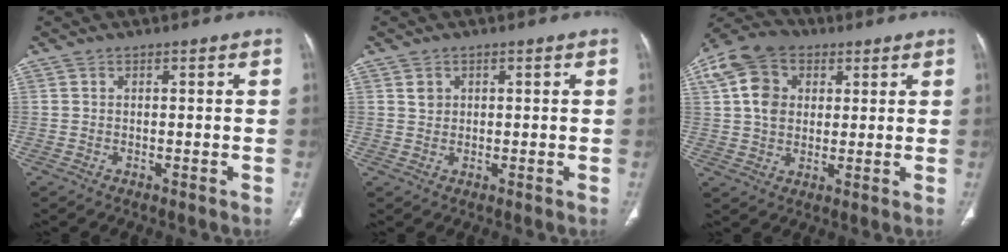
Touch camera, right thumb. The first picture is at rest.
{"total": 1.8, "force": [0.8, 1.5, 0.6], "torque": [-0.001, -0.005, 0.014]}
{"total": 12.0, "force": [3.4, 9.3, 6.8], "torque": [-0.125, 0.009, 0.054]}